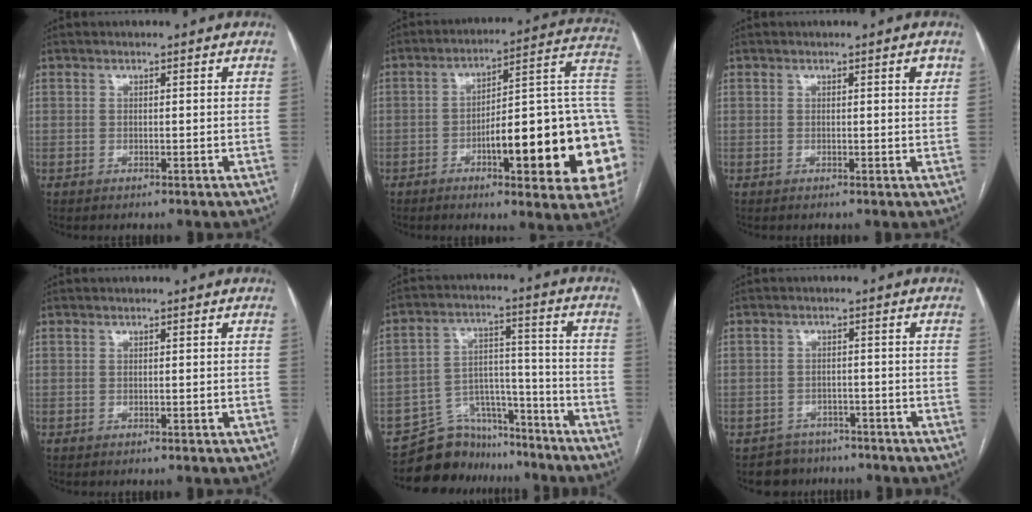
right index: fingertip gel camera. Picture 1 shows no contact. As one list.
[{"total": 24.2, "force": [-5.1, 4.3, 23.2], "torque": [-0.221, 0.023, -0.062]}, {"total": 1.9, "force": [0.9, 0.0, 1.6], "torque": [-0.022, -0.003, 0.011]}, {"total": 0.0}, {"total": 11.2, "force": [-10.0, 5.1, 0.4], "torque": [0.002, 0.057, -0.160]}, {"total": 4.4, "force": [-3.4, 2.8, -0.8], "torque": [0.015, 0.010, -0.051]}]